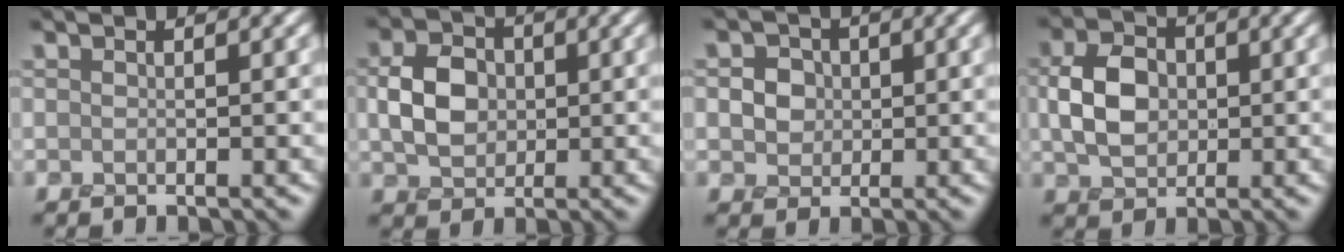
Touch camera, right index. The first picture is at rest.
{"total": 3.7, "force": [-0.2, 2.9, 2.3], "torque": [-0.048, -0.001, -0.004]}
{"total": 2.6, "force": [0.0, 2.3, 1.1], "torque": [-0.007, 0.002, -0.011]}
{"total": 4.1, "force": [-0.1, 3.1, 2.7], "torque": [-0.061, -0.001, -0.004]}